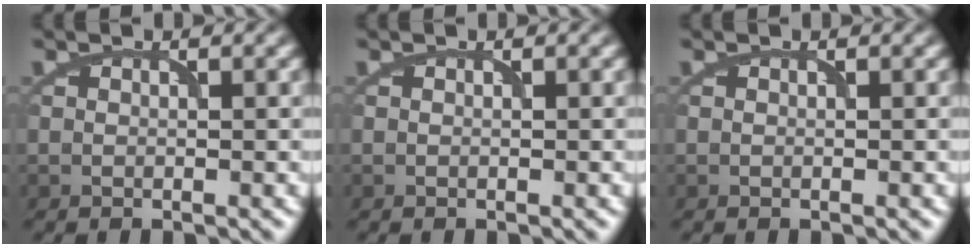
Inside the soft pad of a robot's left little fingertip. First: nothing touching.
{"total": 0.0}
{"total": 0.0}